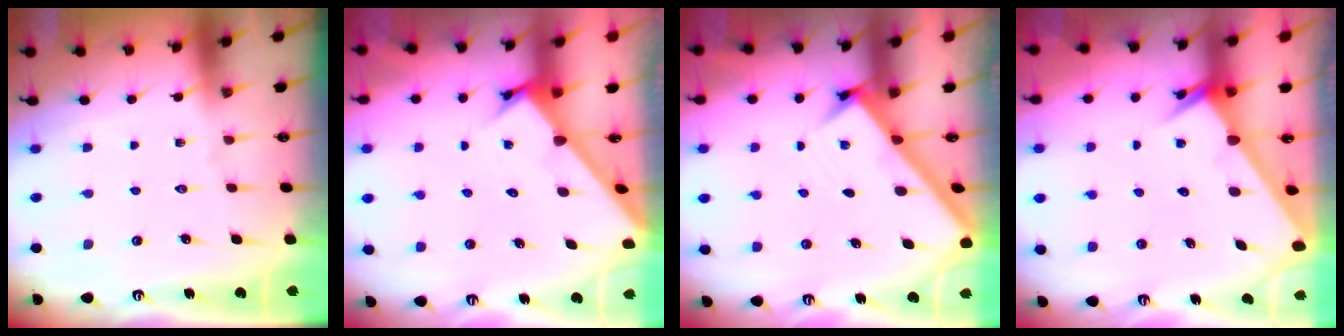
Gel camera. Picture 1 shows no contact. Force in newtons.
{"total": 2.6, "press": 2.6, "slide": 0.2}
{"total": 2.7, "press": 2.7, "slide": 0.3}
{"total": 2.6, "press": 2.6, "slide": 0.0}